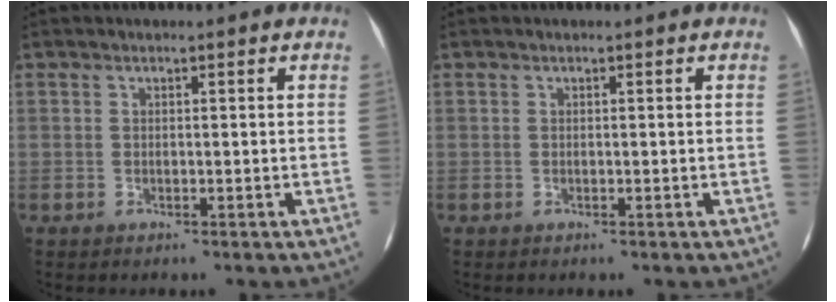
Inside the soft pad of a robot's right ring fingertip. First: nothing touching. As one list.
[{"total": 0.0}]